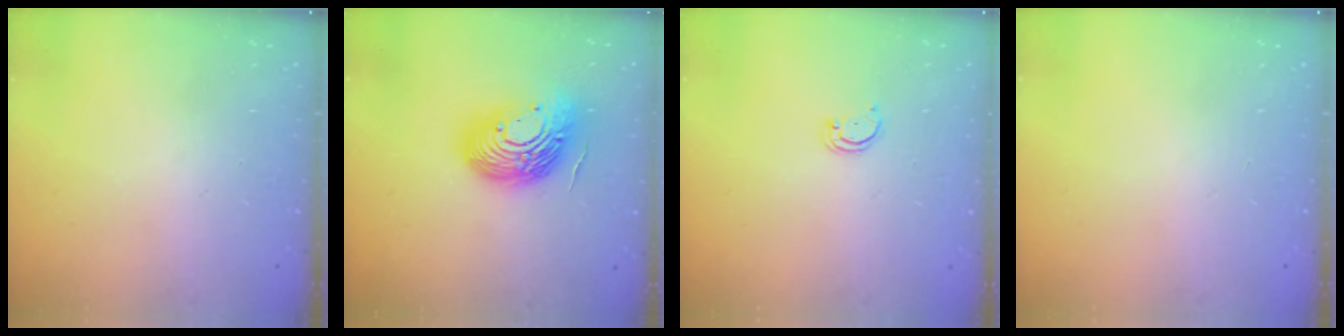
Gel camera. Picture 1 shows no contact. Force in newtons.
{"total": 20.0, "press": 20.0, "slide": 1.6}
{"total": 1.6, "press": 1.6, "slide": 0.1}
{"total": 0.0}